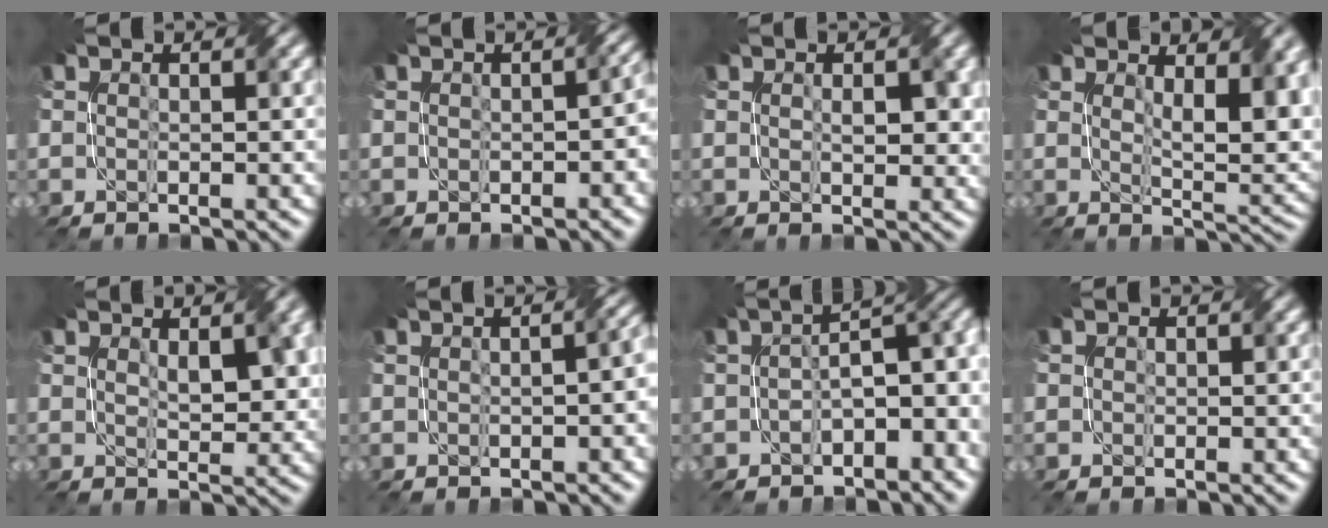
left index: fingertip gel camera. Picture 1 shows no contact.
{"total": 3.4, "force": [-0.4, 2.0, 2.7], "torque": [-0.011, 0.000, 0.012]}
{"total": 2.3, "force": [0.6, 1.2, 1.9], "torque": [-0.027, 0.001, 0.018]}
{"total": 6.5, "force": [2.7, 2.1, 5.6], "torque": [-0.080, -0.002, 0.057]}
{"total": 3.3, "force": [1.5, 1.3, 2.7], "torque": [-0.044, 0.002, 0.036]}
{"total": 4.9, "force": [0.0, 2.5, 4.2], "torque": [-0.020, 0.010, 0.002]}
{"total": 6.0, "force": [-0.9, 3.2, 5.0], "torque": [-0.059, 0.011, -0.012]}
{"total": 0.6, "force": [0.0, 0.6, -0.3], "torque": [0.012, -0.003, 0.005]}